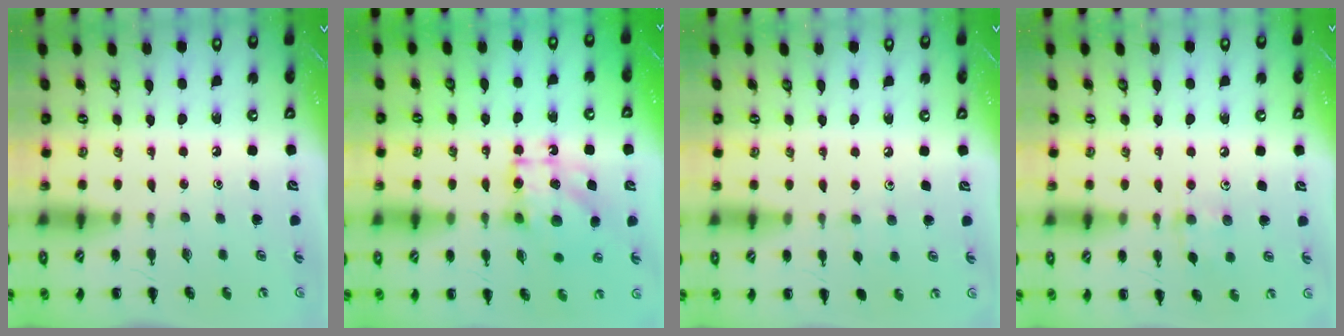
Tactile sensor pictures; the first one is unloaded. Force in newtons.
{"total": 11.9, "press": 11.9, "slide": 1.4}
{"total": 3.8, "press": 3.5, "slide": 1.3}
{"total": 4.8, "press": 4.8, "slide": 0.8}